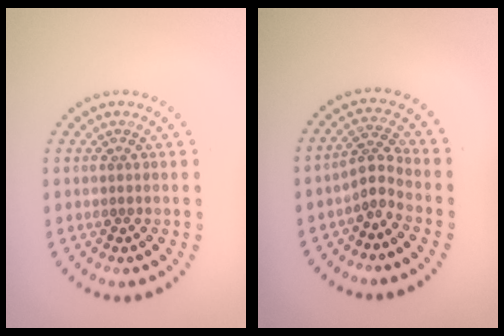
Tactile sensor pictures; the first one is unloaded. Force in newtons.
{"total": 2.3, "press": 1.4, "slide": 1.8}